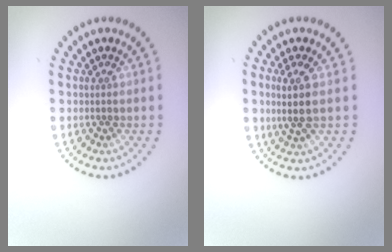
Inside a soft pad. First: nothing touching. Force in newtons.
{"total": 2.8, "press": 2.2, "slide": 1.7}